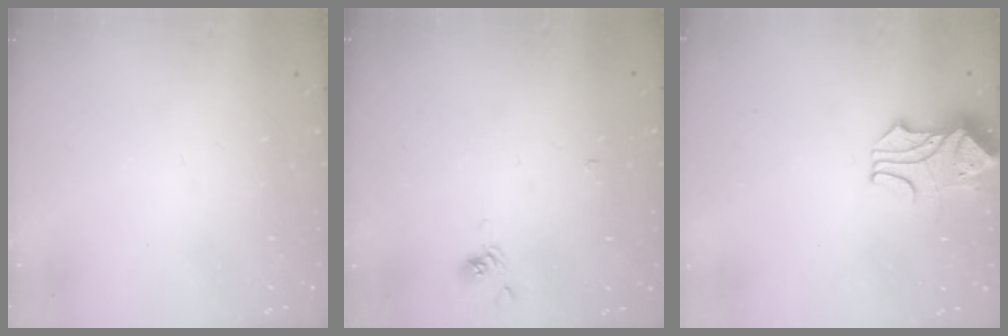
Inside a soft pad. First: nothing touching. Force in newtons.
{"total": 2.9, "press": 2.8, "slide": 0.5}
{"total": 1.8, "press": 1.4, "slide": 1.1}